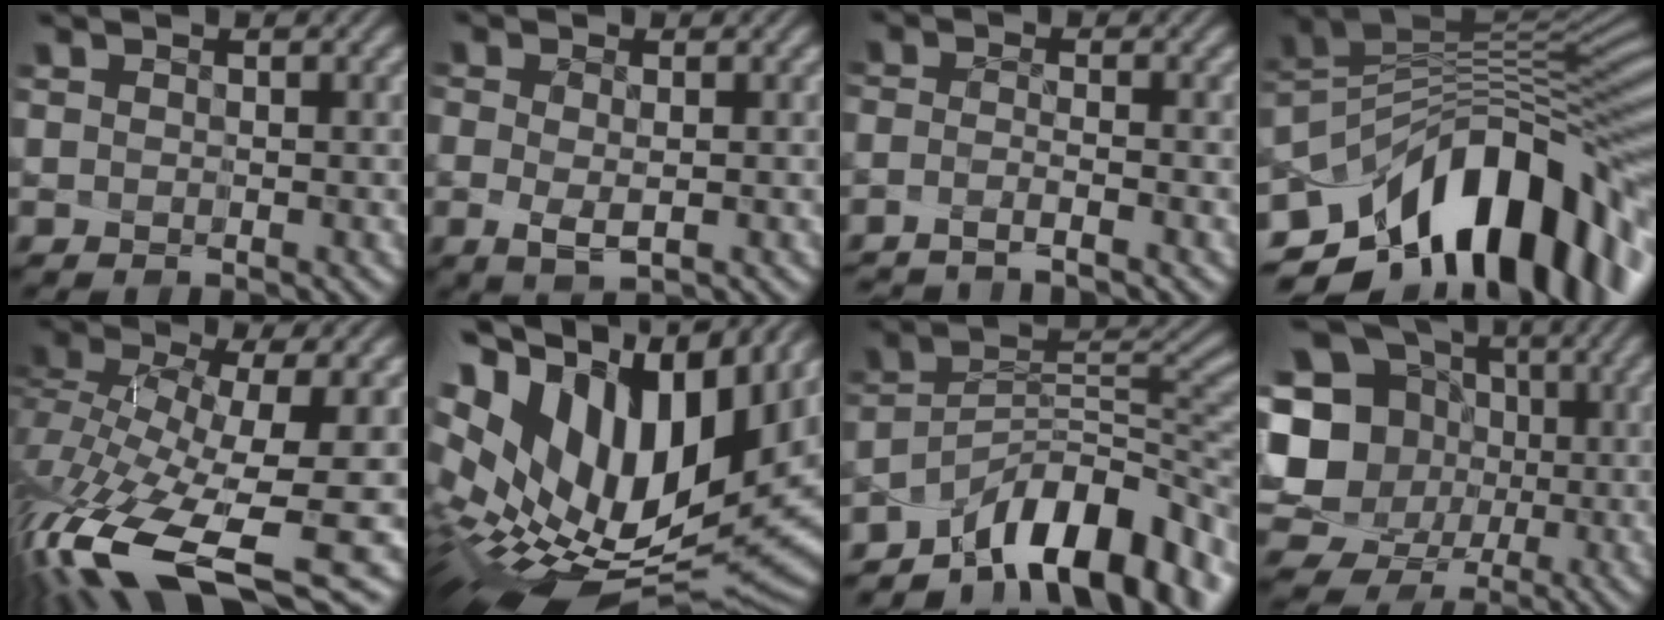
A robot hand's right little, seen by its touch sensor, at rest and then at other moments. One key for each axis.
{"total": 1.7, "fx": -1.2, "fy": 0.1, "fz": 1.2, "tx": -0.021, "ty": -0.021, "tz": -0.005}
{"total": 3.1, "fx": -2.7, "fy": -1.6, "fz": -0.4, "tx": 0.002, "ty": -0.029, "tz": -0.040}
{"total": 12.1, "fx": -7.3, "fy": 5.7, "fz": 7.8, "tx": -0.127, "ty": -0.005, "tz": -0.107}
{"total": 11.9, "fx": -6.1, "fy": 3.5, "fz": 9.6, "tx": -0.208, "ty": -0.036, "tz": -0.088}
{"total": 17.2, "fx": 4.9, "fy": 8.8, "fz": 14.0, "tx": -0.263, "ty": 0.004, "tz": 0.124}
{"total": 10.5, "fx": -8.2, "fy": 3.4, "fz": 5.5, "tx": -0.060, "ty": -0.009, "tz": -0.140}
{"total": 15.8, "fx": 0.2, "fy": 15.0, "fz": 4.8, "tx": -0.169, "ty": 0.008, "tz": -0.021}